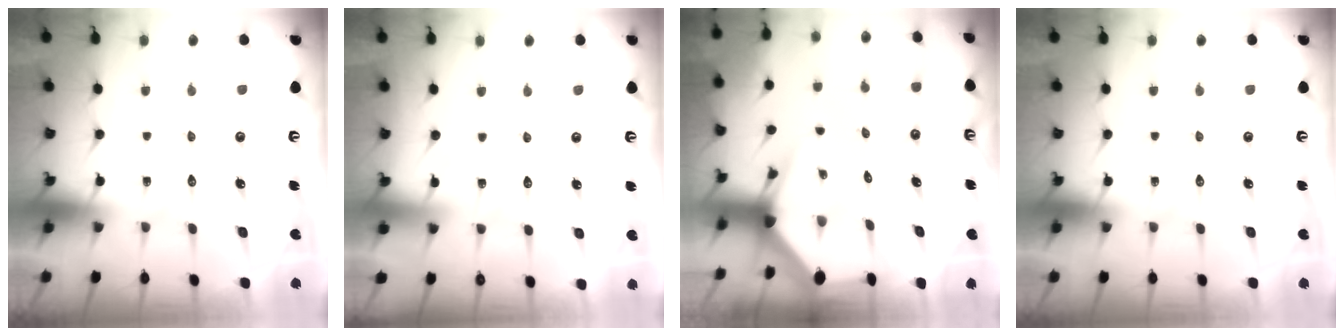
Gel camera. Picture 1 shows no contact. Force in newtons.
{"total": 3.1, "press": 3.0, "slide": 0.4}
{"total": 3.7, "press": 3.7, "slide": 0.3}
{"total": 0.0}